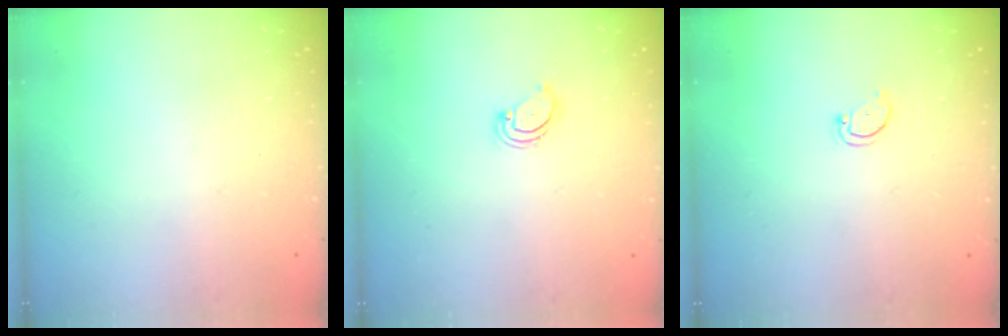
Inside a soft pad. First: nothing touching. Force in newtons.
{"total": 3.0, "press": 3.0, "slide": 0.4}
{"total": 2.3, "press": 2.3, "slide": 0.4}